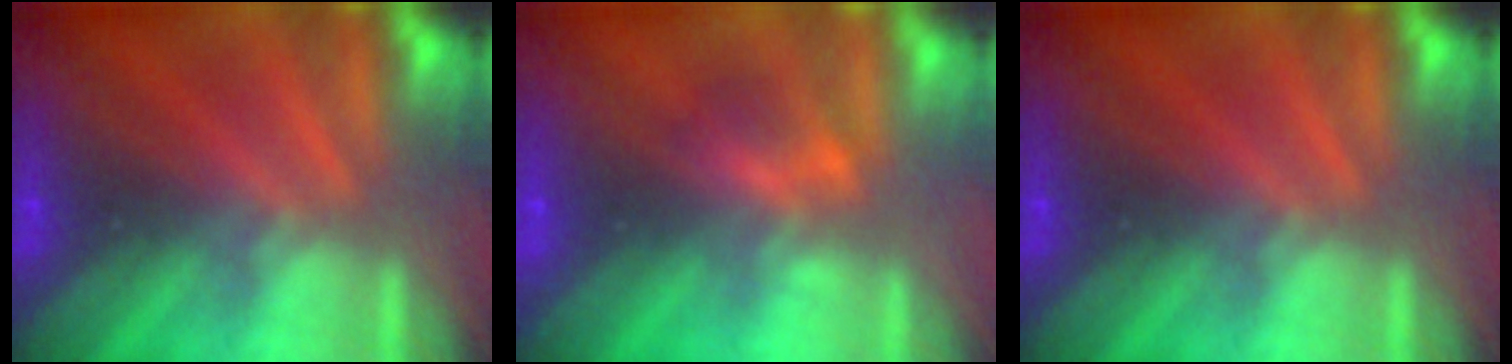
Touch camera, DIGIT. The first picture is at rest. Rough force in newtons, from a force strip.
{"total": 2.2}
{"total": 0.0}